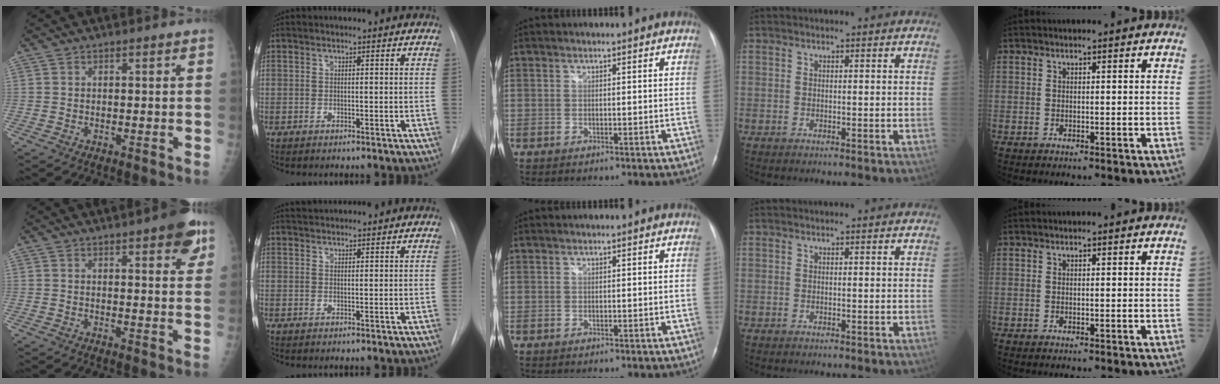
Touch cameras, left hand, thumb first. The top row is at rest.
{"thumb": {"total": 7.6, "force": [4.3, 2.1, 5.9], "torque": [-0.059, -0.015, 0.049]}, "index": {"total": 5.2, "force": [5.0, 0.8, 1.1], "torque": [-0.016, 0.033, 0.067]}}